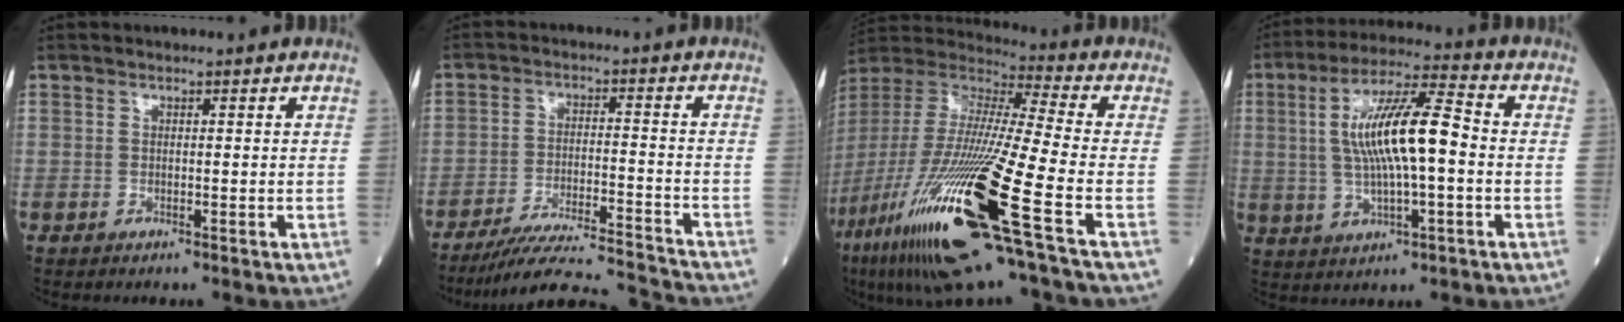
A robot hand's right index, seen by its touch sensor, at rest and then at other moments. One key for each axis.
{"total": 14.3, "fx": -13.7, "fy": -0.9, "fz": 3.8, "tx": -0.057, "ty": -0.001, "tz": -0.216}
{"total": 29.3, "fx": -13.0, "fy": 2.0, "fz": 26.2, "tx": -0.549, "ty": -0.078, "tz": -0.245}
{"total": 12.6, "fx": 0.4, "fy": 2.2, "fz": 12.3, "tx": -0.232, "ty": 0.019, "tz": 0.006}